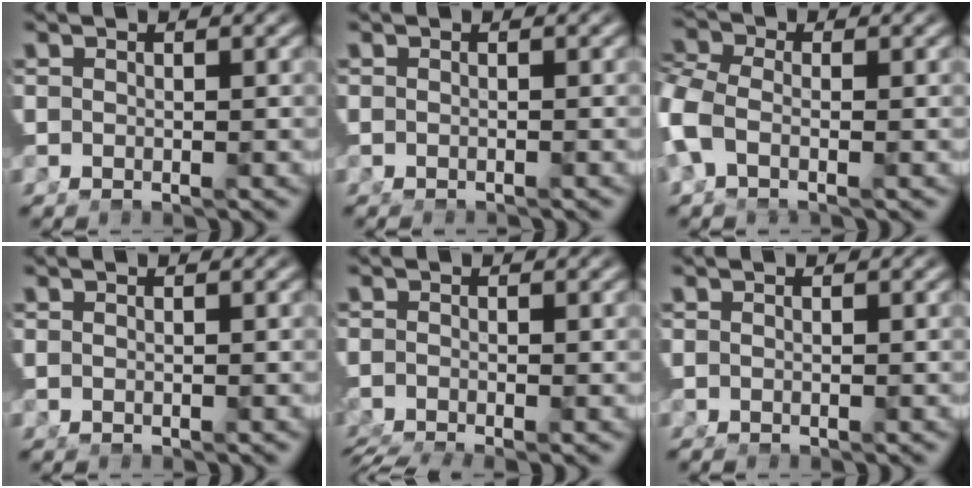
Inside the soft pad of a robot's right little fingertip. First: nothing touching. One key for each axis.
{"total": 0.7, "fx": -0.6, "fy": 0.2, "fz": 0.0, "tx": -0.007, "ty": -0.002, "tz": -0.010}
{"total": 4.0, "fx": -0.7, "fy": 2.6, "fz": 2.9, "tx": -0.084, "ty": -0.012, "tz": -0.009}
{"total": 0.5, "fx": -0.2, "fy": 0.5, "fz": 0.1, "tx": -0.007, "ty": -0.002, "tz": -0.004}
{"total": 4.3, "fx": -3.3, "fy": 2.0, "fz": 1.8, "tx": -0.036, "ty": -0.018, "tz": -0.047}
{"total": 0.7, "fx": -0.5, "fy": 0.5, "fz": 0.1, "tx": -0.010, "ty": -0.004, "tz": -0.008}